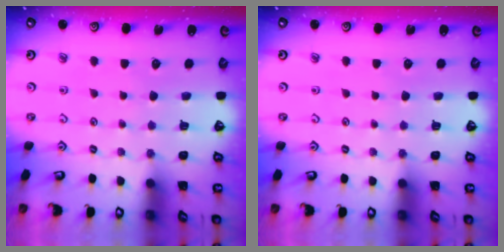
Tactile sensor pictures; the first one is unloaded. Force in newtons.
{"total": 0.0}